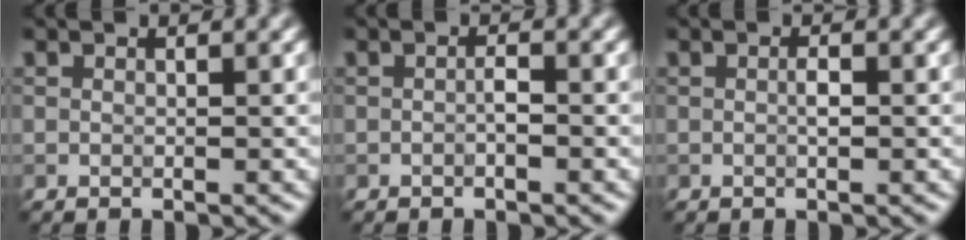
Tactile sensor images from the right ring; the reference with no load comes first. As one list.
[{"total": 0.9, "force": [-0.3, 0.2, 0.8], "torque": [-0.014, 0.002, -0.006]}, {"total": 0.9, "force": [-0.1, 0.2, 0.9], "torque": [-0.017, -0.001, -0.001]}]